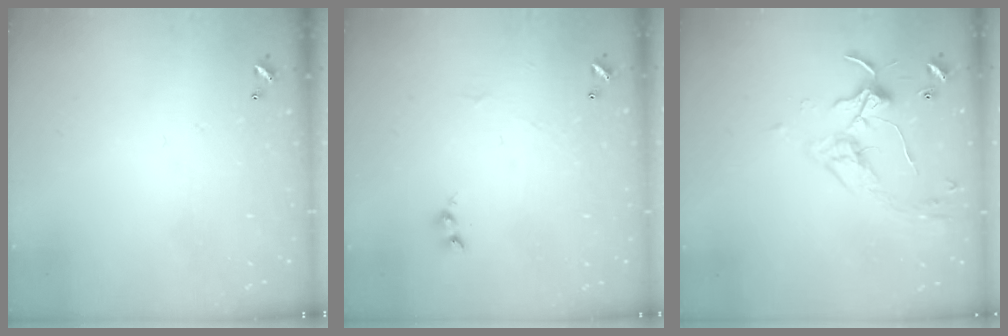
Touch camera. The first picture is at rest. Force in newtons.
{"total": 1.7, "press": 1.6, "slide": 0.6}
{"total": 3.5, "press": 3.4, "slide": 0.7}